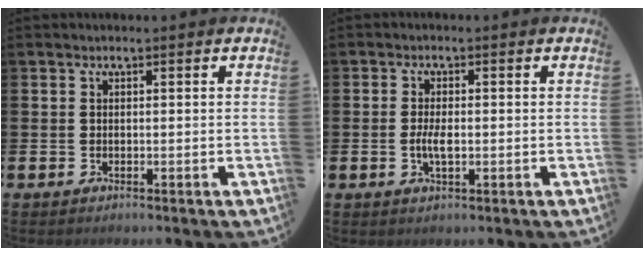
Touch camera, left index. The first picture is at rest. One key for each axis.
{"total": 2.8, "fx": -0.4, "fy": 1.2, "fz": 2.6, "tx": -0.046, "ty": 0.000, "tz": -0.008}